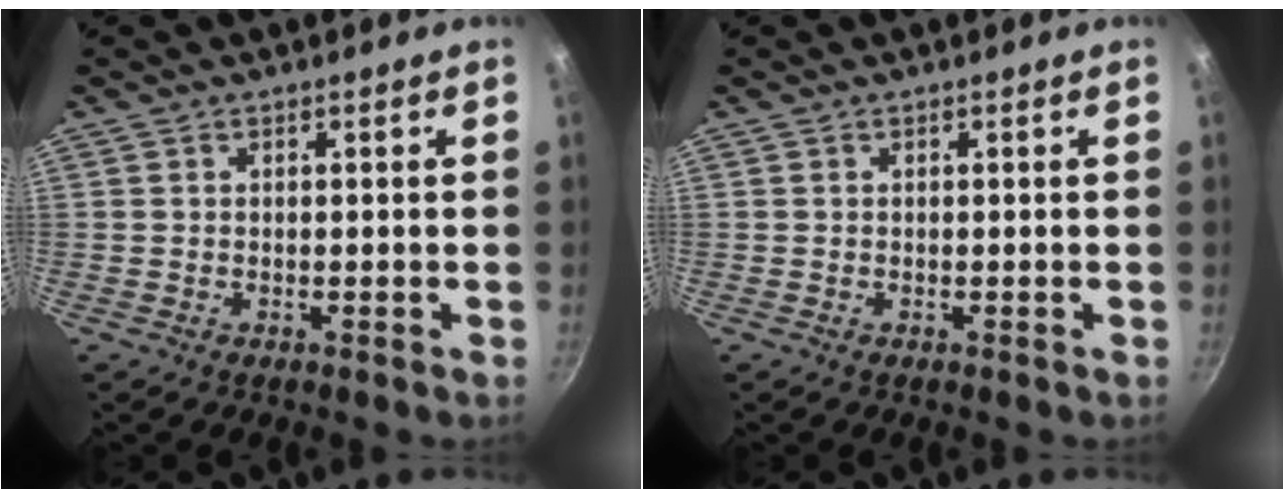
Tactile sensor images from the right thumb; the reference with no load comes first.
{"total": 0.0}